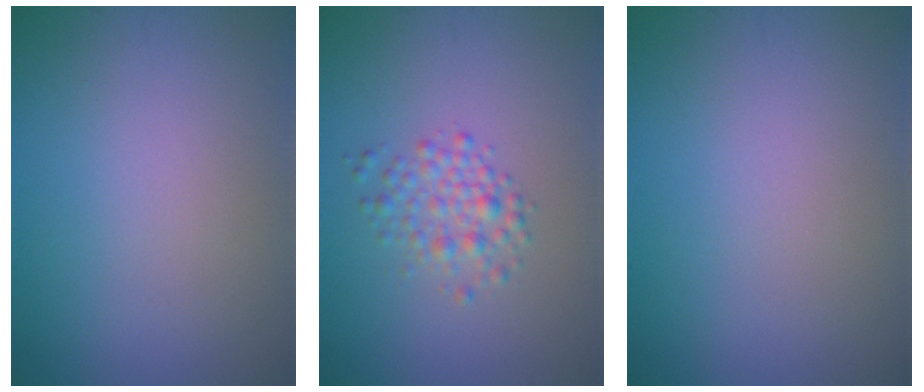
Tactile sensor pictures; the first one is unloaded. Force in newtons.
{"total": 2.4, "press": 2.4, "slide": 0.0}
{"total": 0.0}